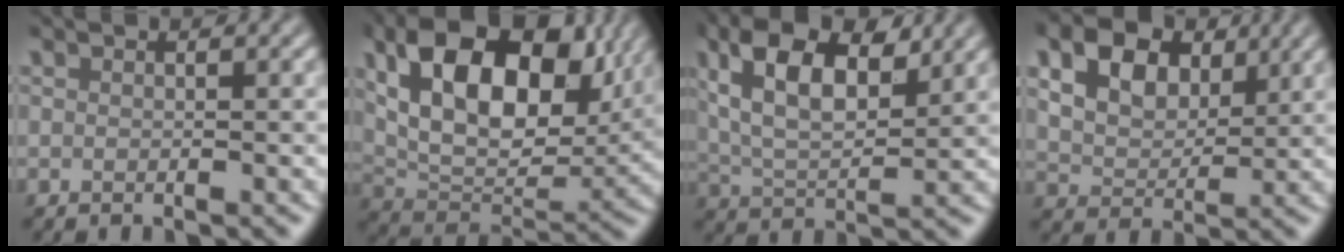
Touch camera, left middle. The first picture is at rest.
{"total": 13.2, "force": [4.7, 7.9, 9.4], "torque": [-0.152, 0.000, 0.087]}
{"total": 8.8, "force": [4.3, 4.0, 6.6], "torque": [-0.121, 0.016, 0.072]}
{"total": 8.1, "force": [3.6, 5.4, 4.8], "torque": [-0.104, 0.020, 0.057]}